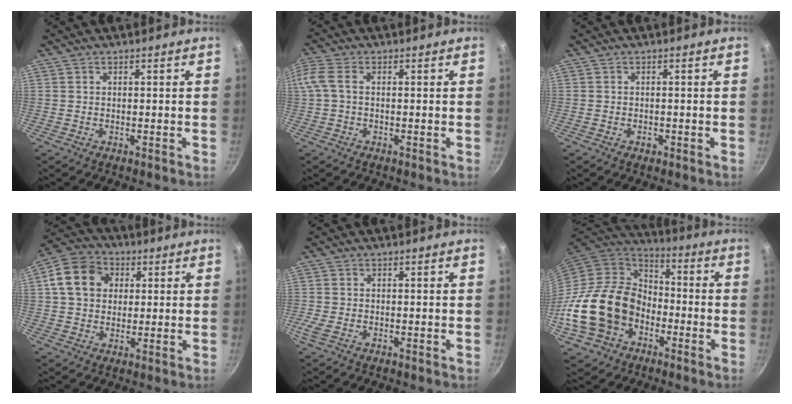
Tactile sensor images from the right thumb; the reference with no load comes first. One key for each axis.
{"total": 4.3, "fx": 0.3, "fy": 2.4, "fz": 3.5, "tx": -0.087, "ty": 0.013, "tz": -0.003}
{"total": 0.9, "fx": -0.5, "fy": 0.5, "fz": 0.5, "tx": -0.008, "ty": 0.003, "tz": -0.006}
{"total": 11.5, "fx": 2.6, "fy": 9.3, "fz": 6.2, "tx": -0.087, "ty": 0.015, "tz": 0.029}
{"total": 2.1, "fx": -0.6, "fy": 1.1, "fz": 1.7, "tx": -0.041, "ty": -0.002, "tz": -0.013}
{"total": 21.7, "fx": -6.6, "fy": 16.6, "fz": 12.3, "tx": -0.218, "ty": 0.050, "tz": -0.118}